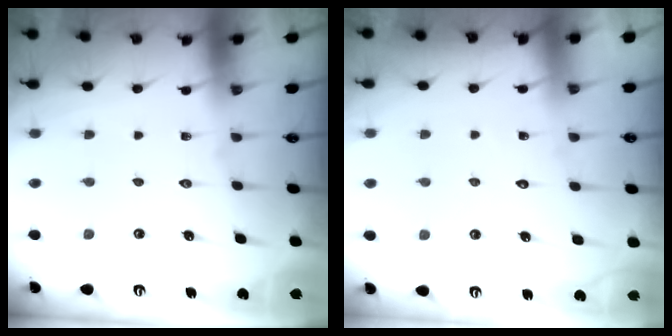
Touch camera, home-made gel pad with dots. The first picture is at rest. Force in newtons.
{"total": 5.1, "press": 5.1, "slide": 0.5}